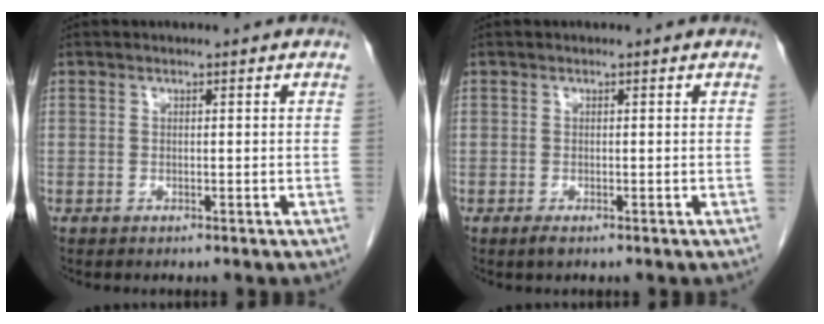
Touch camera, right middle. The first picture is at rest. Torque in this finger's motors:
{"motor_torque": [0.46, 0.02, 0.03, -0.01]}